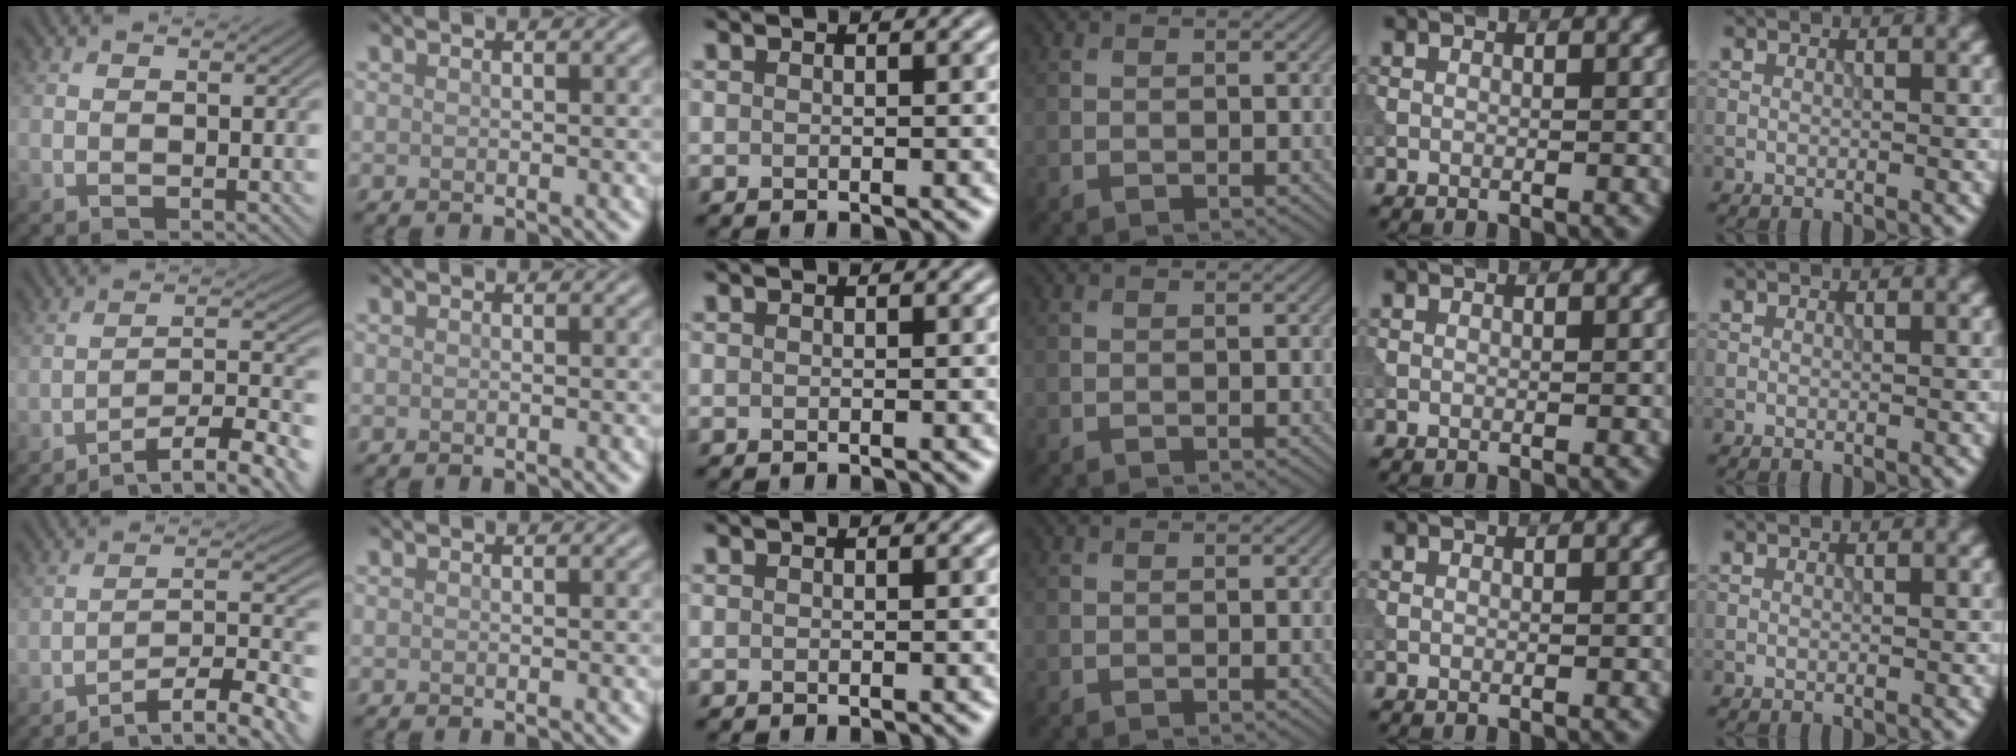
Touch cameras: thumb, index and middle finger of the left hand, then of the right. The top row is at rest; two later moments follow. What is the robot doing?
{"motion": "extract", "object": "tissue"}